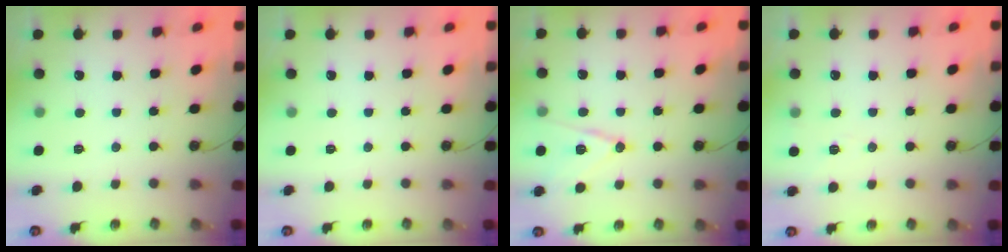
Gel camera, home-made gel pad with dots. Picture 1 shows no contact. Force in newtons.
{"total": 0.0}
{"total": 12.4, "press": 11.9, "slide": 3.5}
{"total": 5.1, "press": 4.9, "slide": 1.4}